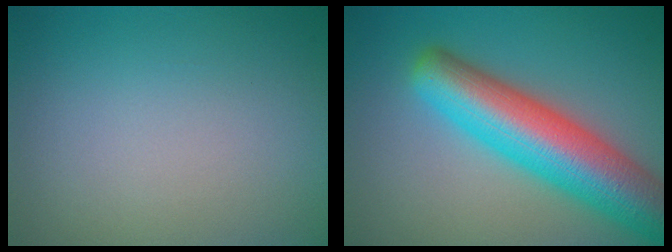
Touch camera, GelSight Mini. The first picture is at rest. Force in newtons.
{"total": 10.3, "press": 10.3, "slide": 0.4}